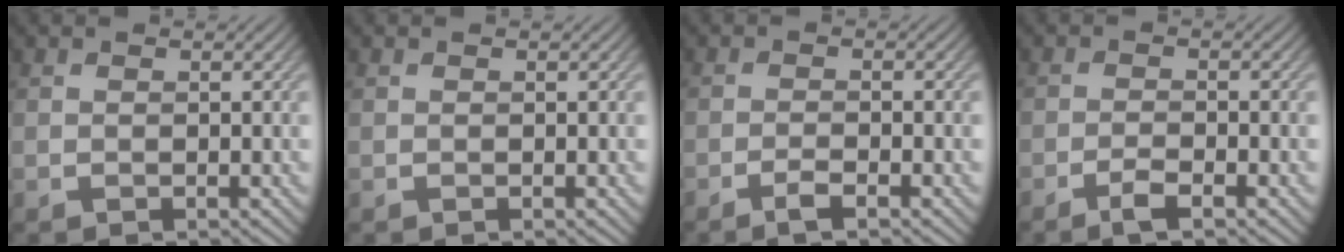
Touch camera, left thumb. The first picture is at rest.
{"total": 0.0}
{"total": 2.0, "force": [-1.4, 0.2, 1.4], "torque": [-0.027, 0.005, -0.030]}
{"total": 2.4, "force": [-1.6, 0.3, 1.7], "torque": [-0.035, 0.003, -0.036]}